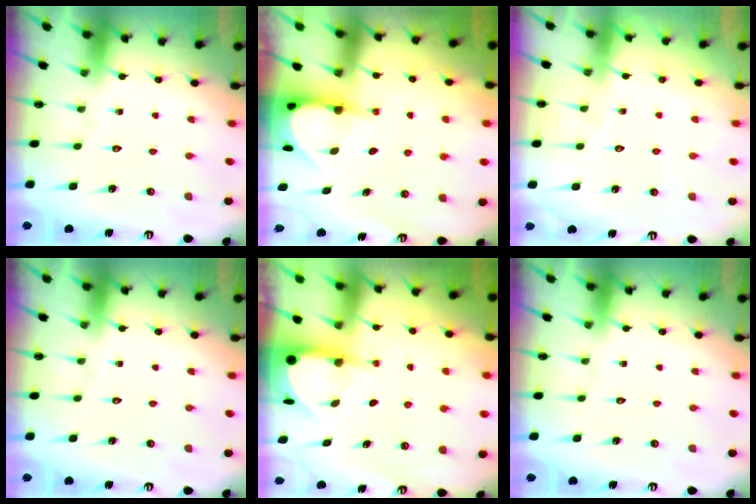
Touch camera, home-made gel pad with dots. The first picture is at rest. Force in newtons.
{"total": 4.0, "press": 4.0, "slide": 0.3}
{"total": 3.0, "press": 3.0, "slide": 0.3}
{"total": 0.0}
{"total": 4.0, "press": 4.0, "slide": 0.3}
{"total": 0.0}